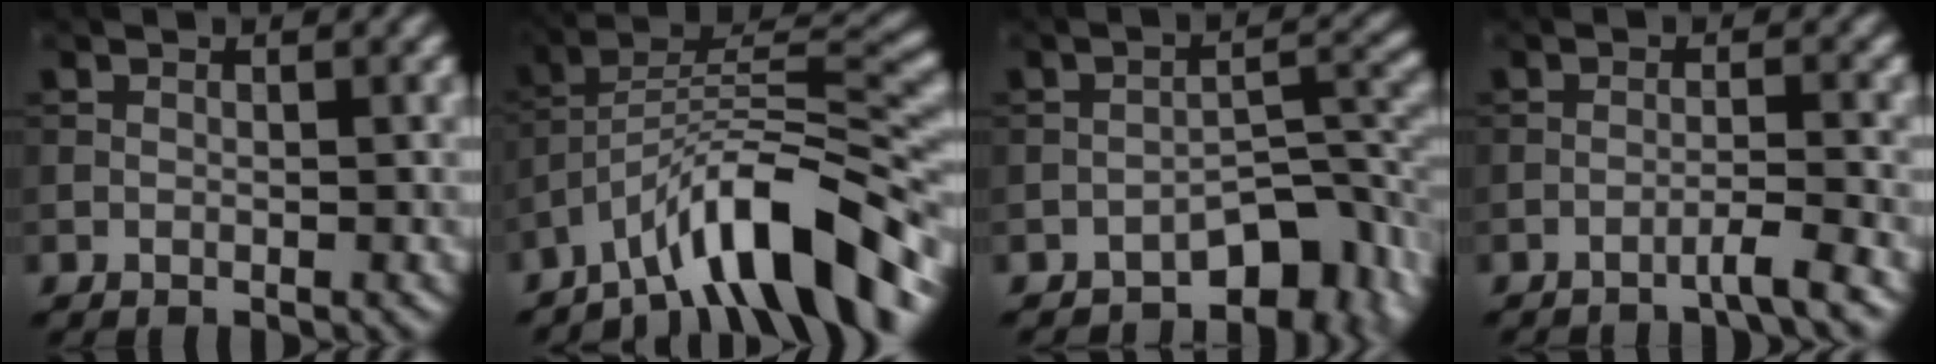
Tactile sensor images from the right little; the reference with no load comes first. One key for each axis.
{"total": 10.5, "fx": -7.5, "fy": 2.2, "fz": 7.0, "tx": -0.096, "ty": 0.020, "tz": -0.134}
{"total": 7.3, "fx": -4.7, "fy": 3.2, "fz": 4.5, "tx": -0.040, "ty": 0.006, "tz": -0.074}
{"total": 2.3, "fx": -1.7, "fy": 0.1, "fz": 1.6, "tx": -0.013, "ty": 0.008, "tz": -0.042}